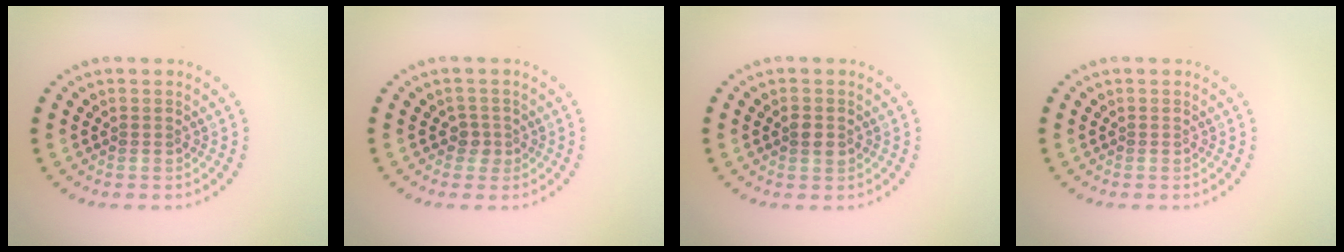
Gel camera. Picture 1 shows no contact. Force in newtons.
{"total": 1.5, "press": 1.1, "slide": 1.0}
{"total": 1.3, "press": 1.3, "slide": 0.1}
{"total": 0.0}